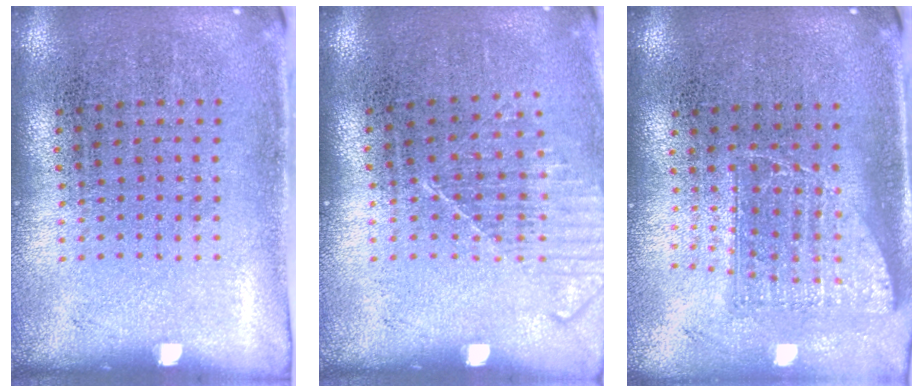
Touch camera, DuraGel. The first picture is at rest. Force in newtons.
{"total": 1.2, "press": 1.2, "slide": 0.4}
{"total": 1.5, "press": 1.2, "slide": 0.9}